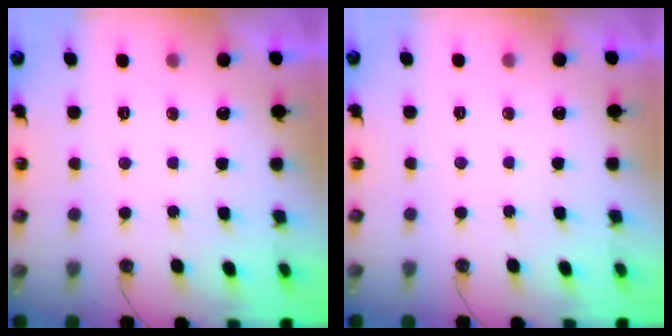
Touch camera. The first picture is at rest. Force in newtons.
{"total": 0.0}